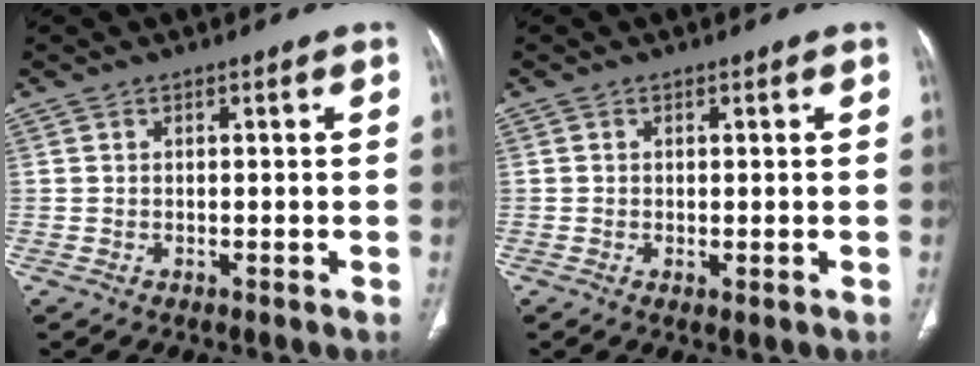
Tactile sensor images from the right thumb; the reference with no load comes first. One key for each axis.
{"total": 0.9, "fx": -0.2, "fy": 0.3, "fz": 0.8, "tx": -0.020, "ty": -0.005, "tz": -0.002}